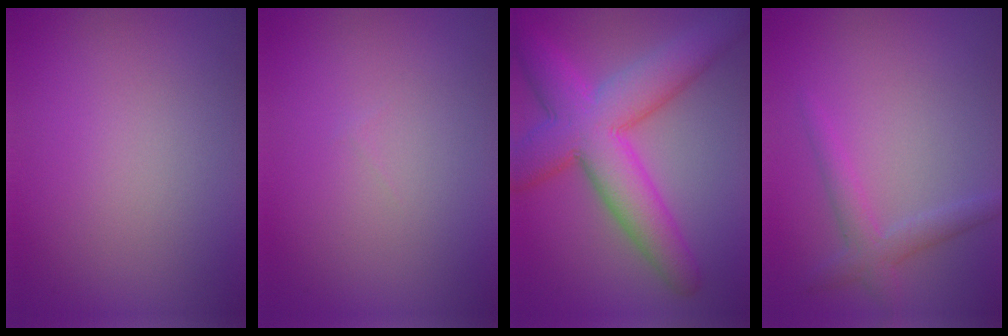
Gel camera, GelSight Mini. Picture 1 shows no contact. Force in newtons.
{"total": 0.0}
{"total": 9.3, "press": 9.3, "slide": 0.1}
{"total": 2.4, "press": 2.4, "slide": 0.1}